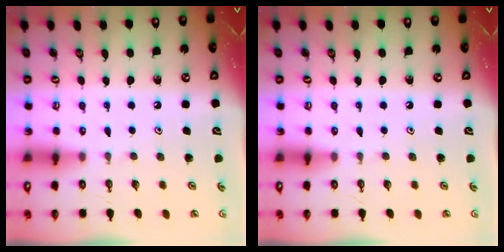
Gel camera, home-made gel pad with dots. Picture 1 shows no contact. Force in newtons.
{"total": 0.0}